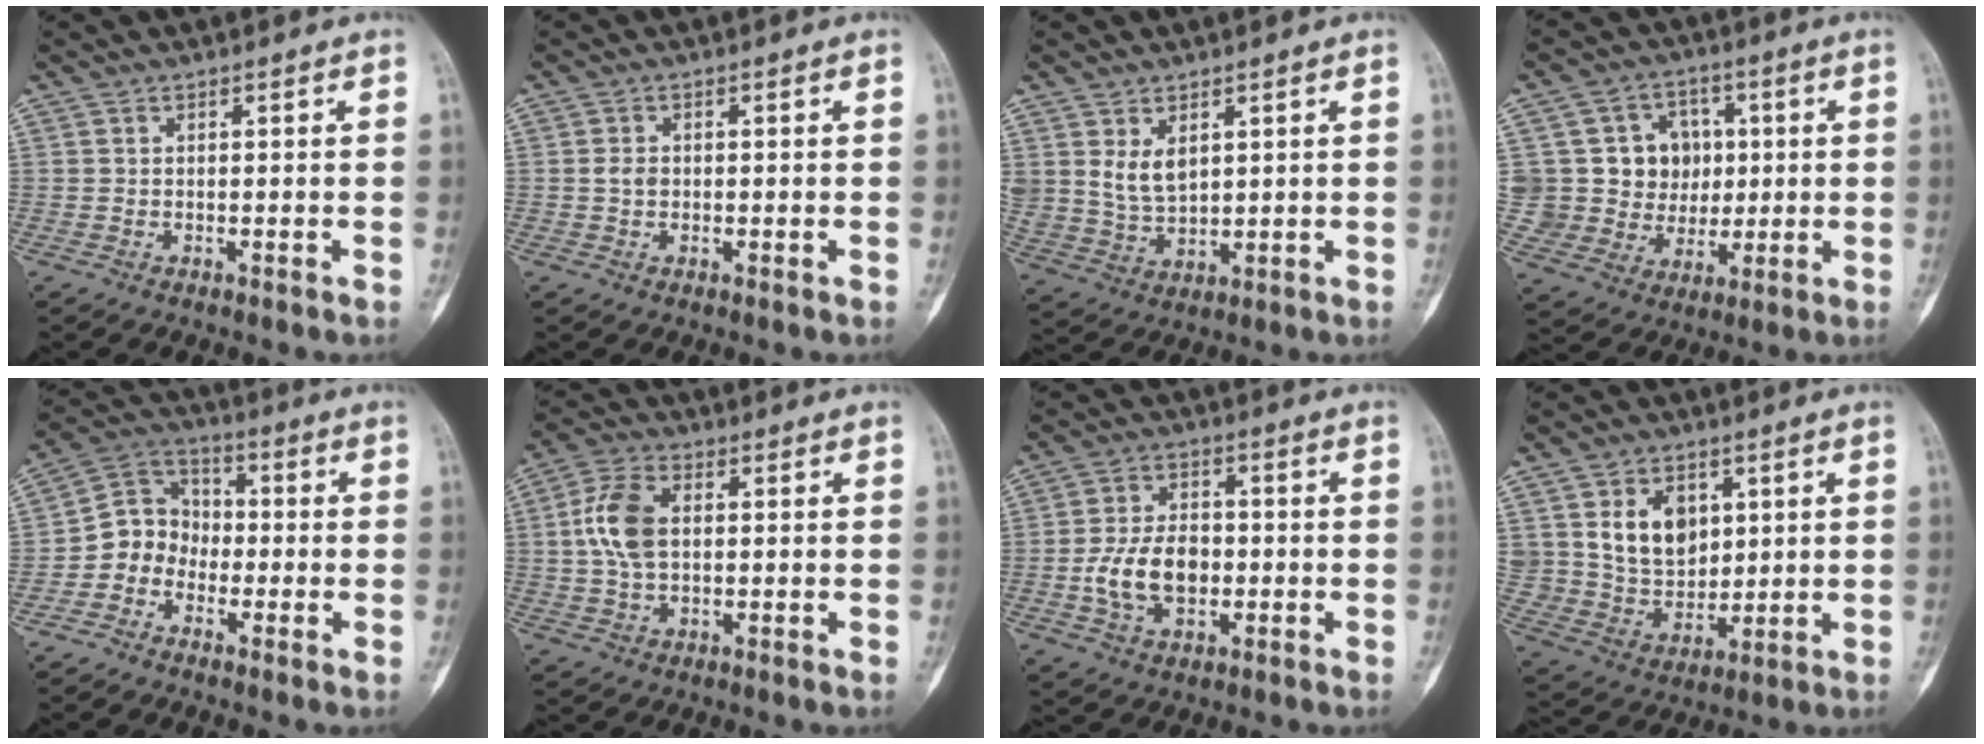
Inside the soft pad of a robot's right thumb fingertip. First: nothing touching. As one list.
[{"total": 1.7, "force": [0.1, 1.3, 1.0], "torque": [-0.014, 0.003, 0.000]}, {"total": 6.3, "force": [2.5, 4.0, 4.2], "torque": [-0.067, -0.018, 0.061]}, {"total": 13.4, "force": [2.3, 12.3, 4.8], "torque": [-0.028, 0.013, 0.055]}, {"total": 7.8, "force": [-2.5, 6.9, 2.8], "torque": [-0.018, 0.047, -0.064]}, {"total": 9.2, "force": [0.9, 5.6, 7.2], "torque": [-0.147, 0.014, 0.016]}, {"total": 10.6, "force": [-1.7, 6.9, 7.8], "torque": [-0.131, 0.015, -0.030]}, {"total": 12.2, "force": [3.7, 9.2, 7.1], "torque": [-0.081, -0.023, 0.082]}]